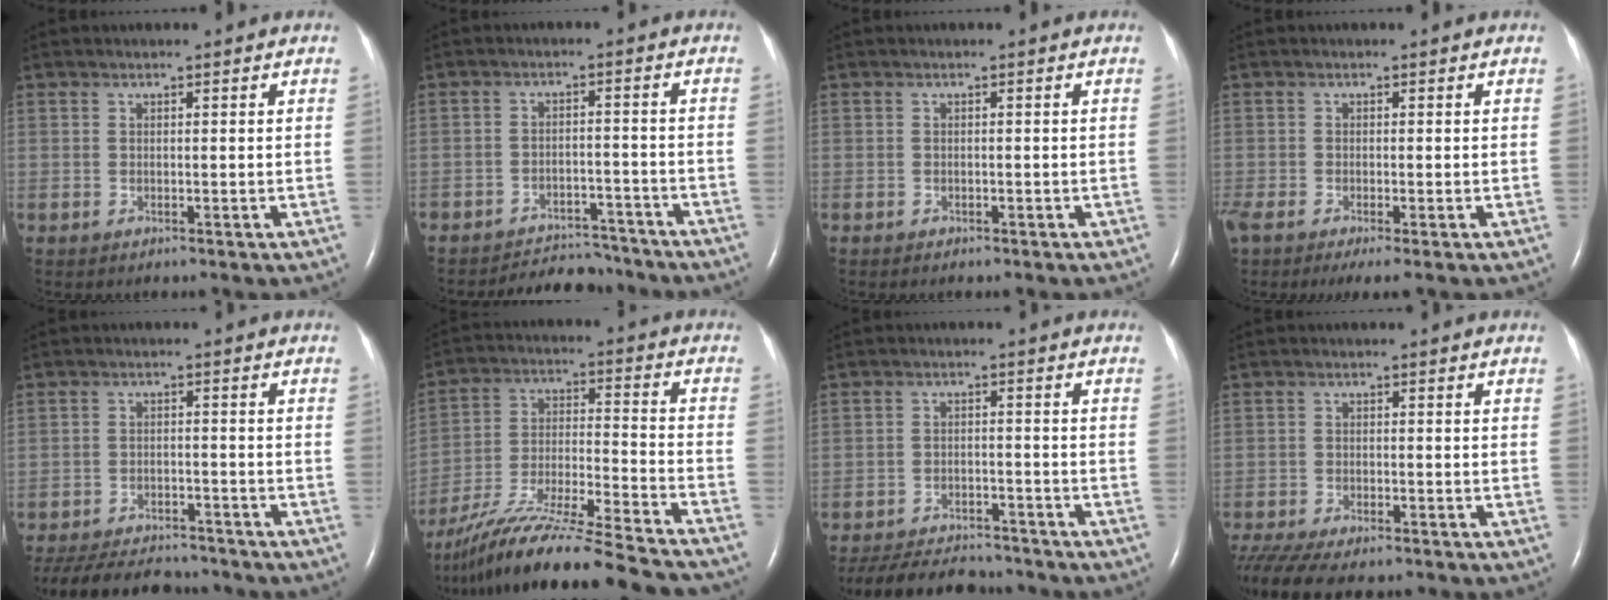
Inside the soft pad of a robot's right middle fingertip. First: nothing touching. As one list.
[{"total": 8.6, "force": [-8.2, 2.4, 0.5], "torque": [0.000, 0.008, -0.112]}, {"total": 0.9, "force": [-0.6, 0.4, 0.4], "torque": [-0.013, 0.000, -0.004]}, {"total": 4.7, "force": [-3.1, 1.1, 3.3], "torque": [-0.070, -0.016, -0.056]}, {"total": 14.7, "force": [-13.1, 4.2, 5.2], "torque": [-0.119, -0.011, -0.187]}, {"total": 29.0, "force": [-25.1, 1.5, 14.4], "torque": [-0.232, -0.048, -0.395]}, {"total": 12.7, "force": [-11.6, 3.4, 4.0], "torque": [-0.074, -0.005, -0.165]}, {"total": 11.6, "force": [-9.6, 3.2, 5.6], "torque": [-0.105, -0.009, -0.147]}]